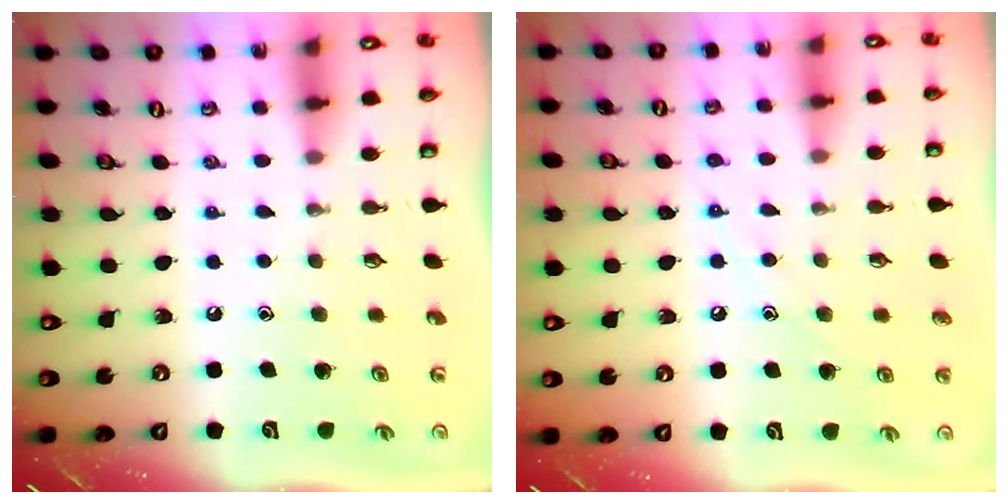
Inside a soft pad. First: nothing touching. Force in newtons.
{"total": 7.0, "press": 7.0, "slide": 0.6}